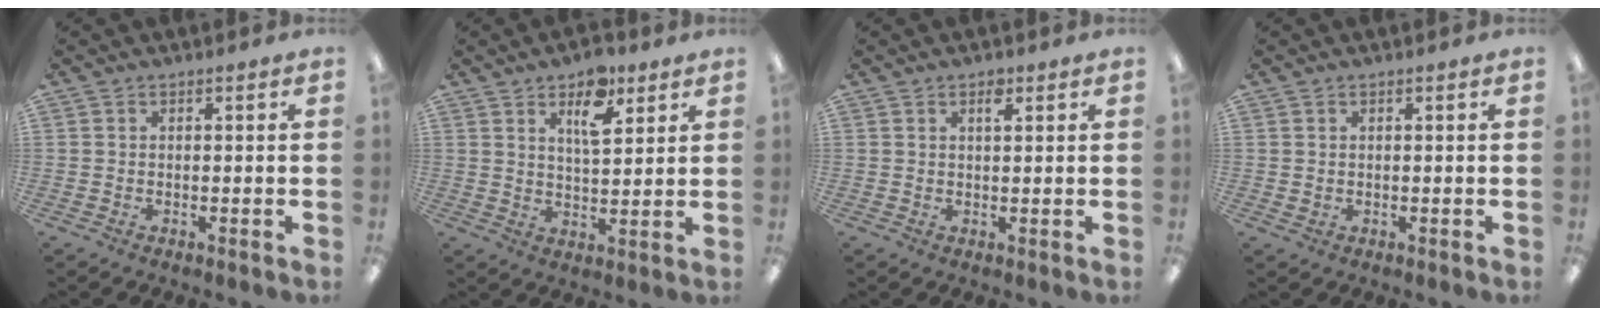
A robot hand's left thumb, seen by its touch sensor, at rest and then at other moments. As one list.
[{"total": 9.5, "force": [5.4, 4.5, 6.4], "torque": [-0.090, -0.020, 0.089]}, {"total": 2.1, "force": [1.3, 0.9, 1.3], "torque": [-0.013, -0.005, 0.020]}, {"total": 0.8, "force": [0.5, 0.6, 0.0], "torque": [0.006, -0.001, 0.008]}]